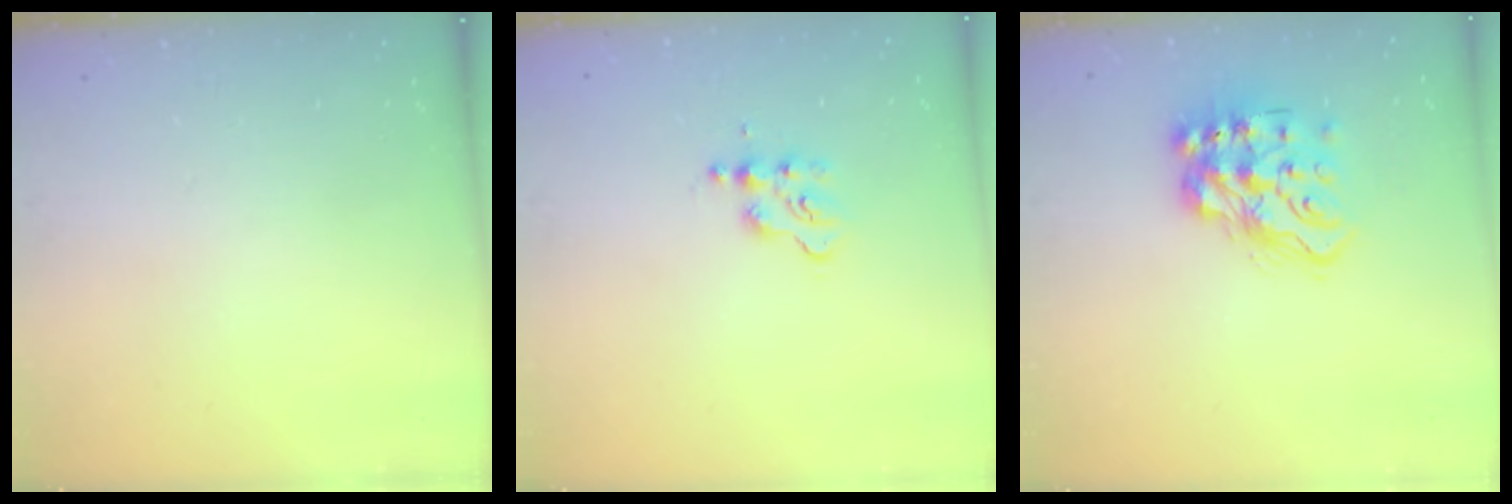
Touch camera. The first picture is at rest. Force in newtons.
{"total": 3.0, "press": 3.0, "slide": 0.4}
{"total": 14.9, "press": 14.8, "slide": 1.2}